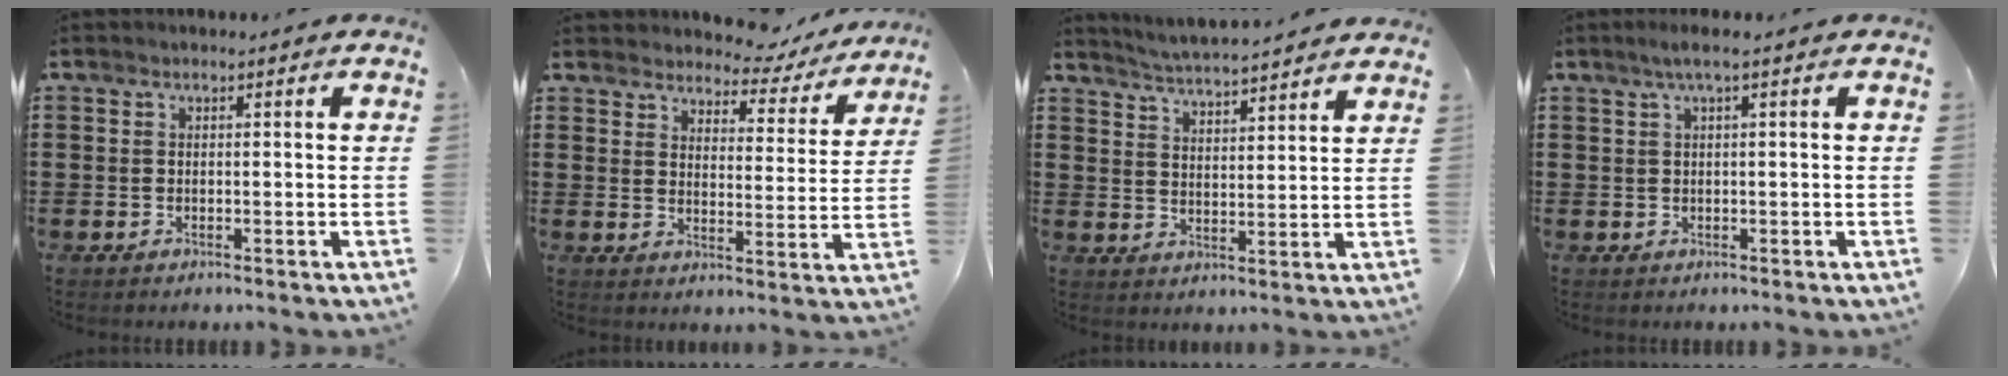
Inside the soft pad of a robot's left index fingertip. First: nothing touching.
{"total": 4.2, "force": [4.0, 1.2, 0.6], "torque": [-0.030, -0.028, 0.065]}
{"total": 4.3, "force": [4.3, -0.1, 0.3], "torque": [-0.024, -0.025, 0.074]}
{"total": 1.8, "force": [0.6, 0.0, 1.8], "torque": [-0.032, -0.003, 0.010]}